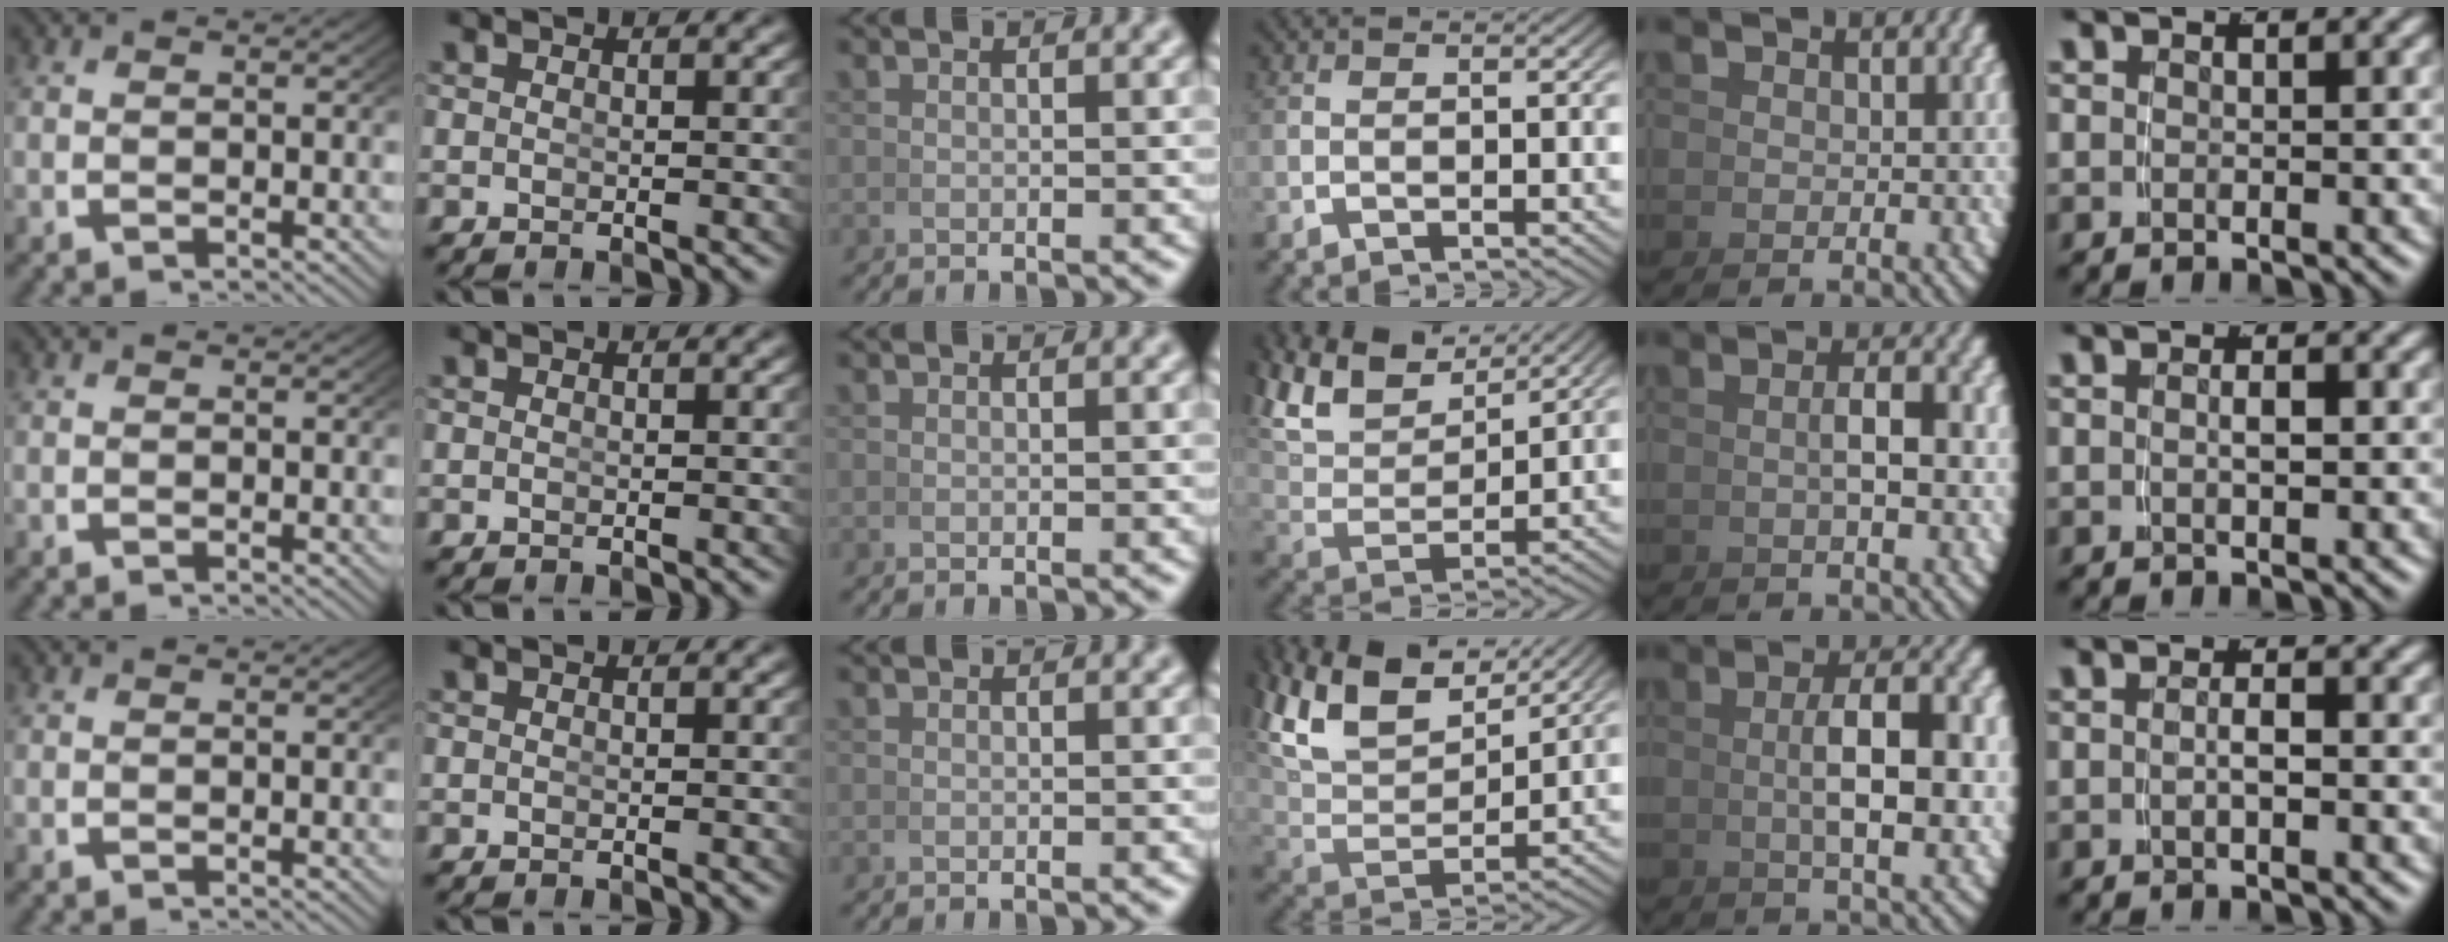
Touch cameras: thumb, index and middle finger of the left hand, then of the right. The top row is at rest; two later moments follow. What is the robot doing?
{"motion": "grasp_and_lifting", "object": "photo album"}